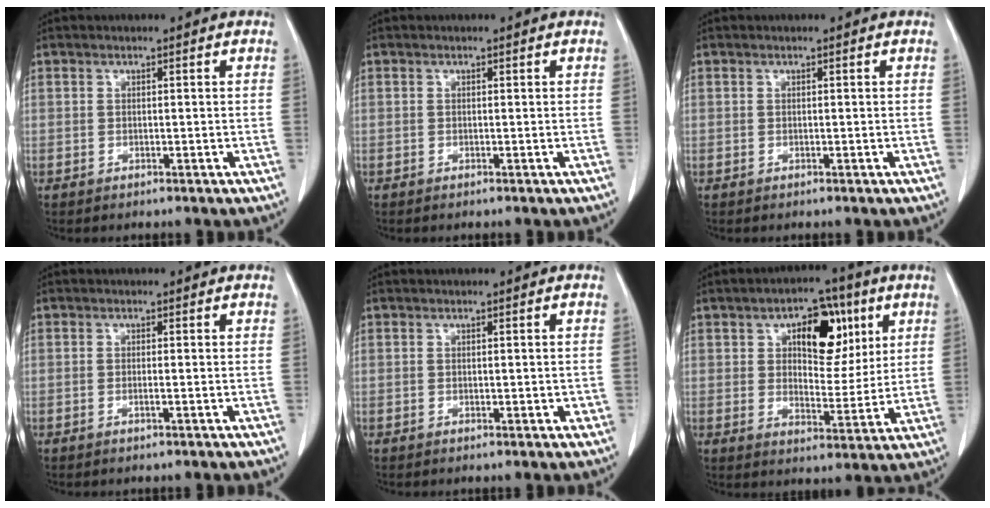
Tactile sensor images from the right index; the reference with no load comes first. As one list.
[{"total": 0.0}, {"total": 0.0}, {"total": 0.7, "force": [-0.3, -0.1, 0.6], "torque": [-0.016, 0.001, -0.002]}, {"total": 1.1, "force": [-0.1, 0.7, 0.9], "torque": [-0.014, 0.000, 0.004]}, {"total": 11.2, "force": [4.6, 5.8, 8.4], "torque": [-0.118, 0.020, 0.076]}]